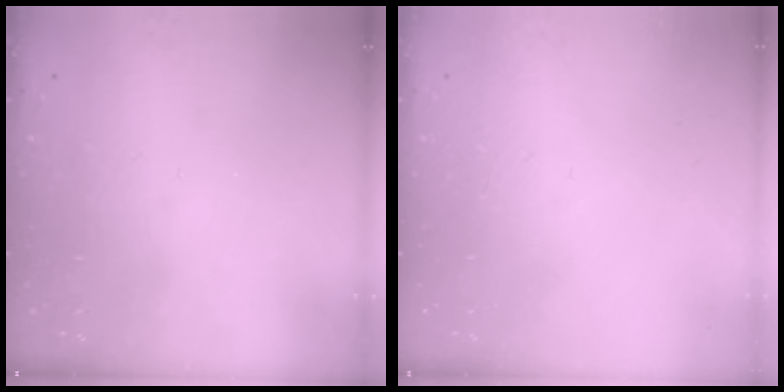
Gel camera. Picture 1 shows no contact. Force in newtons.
{"total": 0.0}